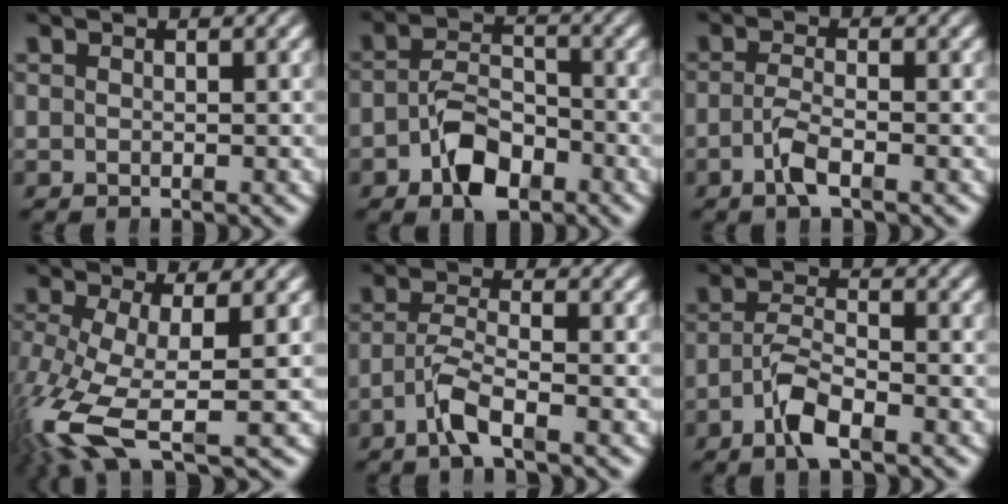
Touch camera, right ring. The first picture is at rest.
{"total": 5.1, "force": [-2.9, 2.9, 3.1], "torque": [-0.044, -0.014, -0.046]}
{"total": 2.5, "force": [-1.6, 0.2, 1.8], "torque": [-0.038, -0.009, -0.027]}
{"total": 7.5, "force": [-3.0, 3.7, 5.8], "torque": [-0.148, -0.057, -0.019]}
{"total": 3.2, "force": [-1.8, 0.7, 2.5], "torque": [-0.055, -0.014, -0.029]}
{"total": 3.5, "force": [-2.1, 1.1, 2.6], "torque": [-0.046, -0.009, -0.037]}